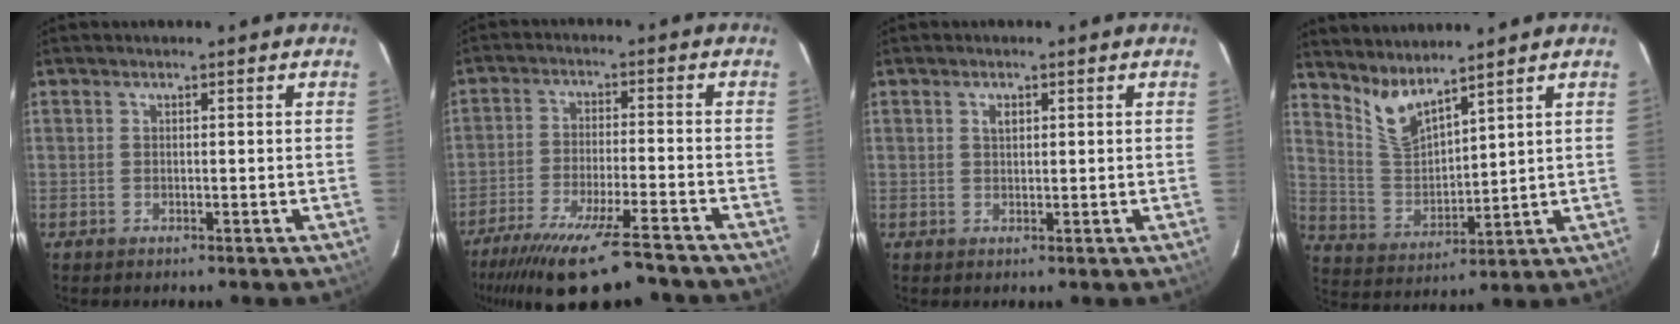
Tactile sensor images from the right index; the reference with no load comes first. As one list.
[{"total": 18.1, "force": [-14.9, 2.9, 9.8], "torque": [-0.198, -0.040, -0.233]}, {"total": 1.5, "force": [0.6, 0.9, 1.0], "torque": [-0.016, 0.004, 0.011]}, {"total": 7.4, "force": [6.3, 1.6, 3.7], "torque": [-0.077, -0.012, 0.134]}]